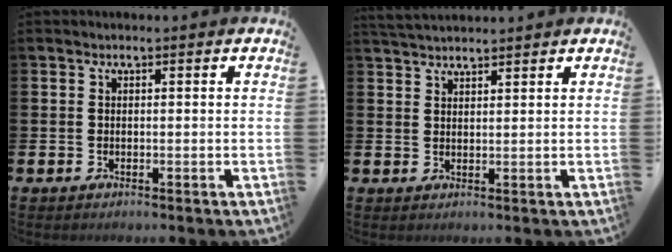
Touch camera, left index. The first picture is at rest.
{"total": 2.9, "force": [2.8, 0.4, 0.4], "torque": [-0.010, -0.011, 0.052]}